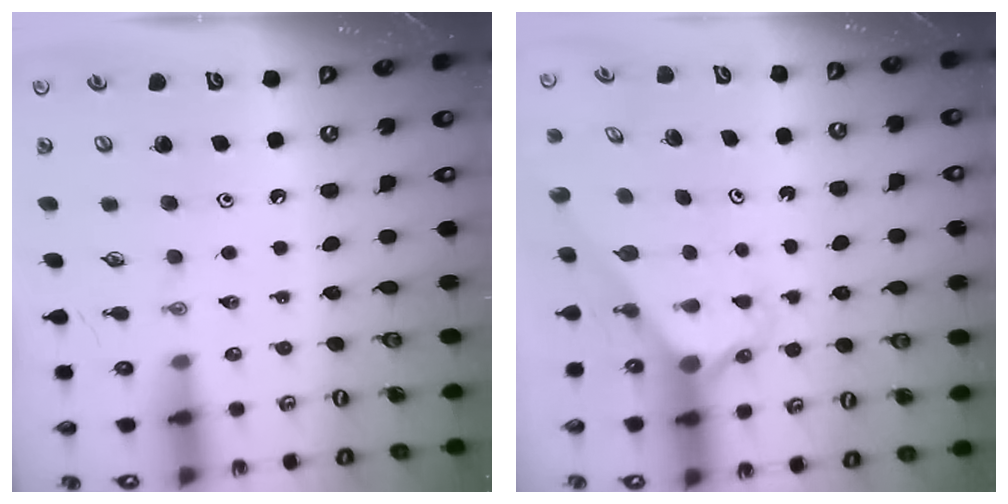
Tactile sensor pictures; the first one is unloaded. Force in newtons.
{"total": 2.6, "press": 2.6, "slide": 0.2}